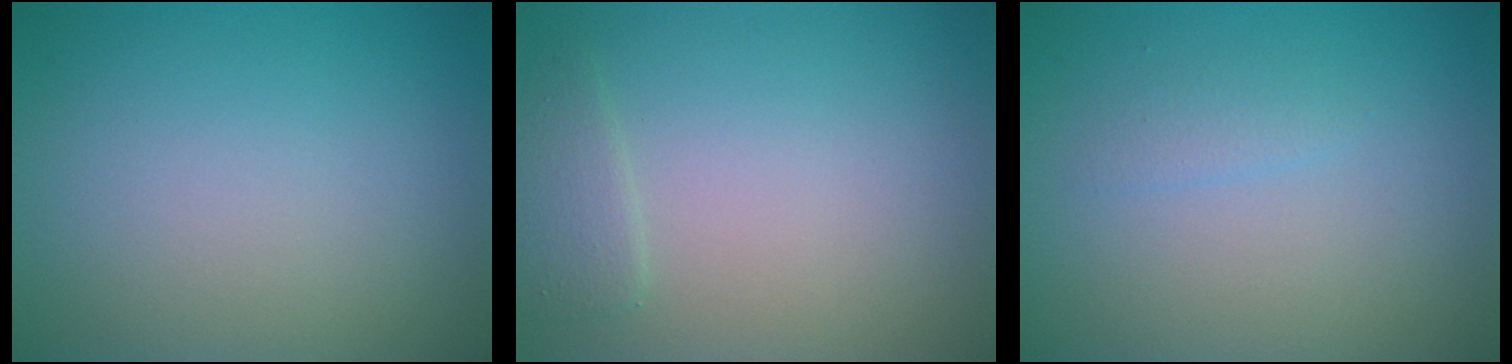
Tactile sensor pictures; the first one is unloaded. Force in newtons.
{"total": 1.5, "press": 1.4, "slide": 0.1}
{"total": 0.9, "press": 0.9, "slide": 0.1}